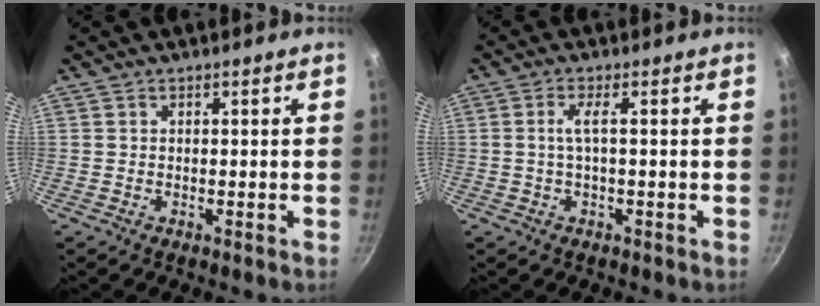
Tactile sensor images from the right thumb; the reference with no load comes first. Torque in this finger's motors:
{"motor_torque": [-0.51, 0.29, -0.21, 0.21, -0.04]}